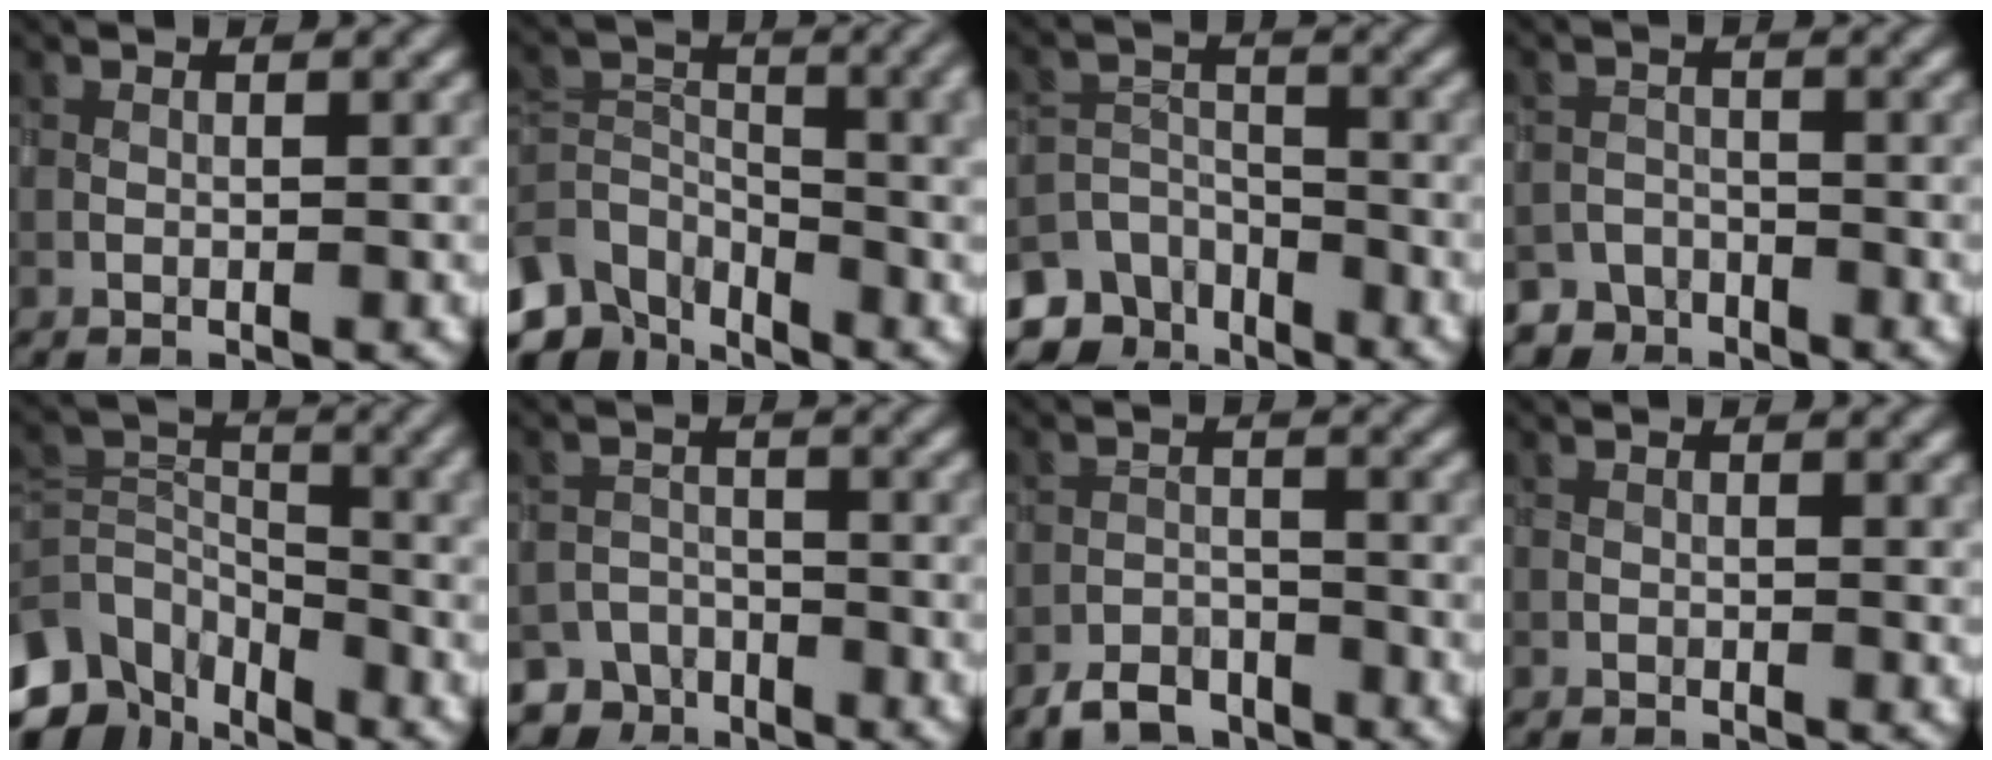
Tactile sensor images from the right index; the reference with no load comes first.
{"total": 7.5, "force": [-2.6, 4.7, 5.2], "torque": [-0.104, -0.012, -0.048]}
{"total": 5.7, "force": [-4.4, 3.4, 1.3], "torque": [-0.014, -0.007, -0.087]}
{"total": 2.7, "force": [-2.4, 0.9, -0.7], "torque": [0.023, -0.002, -0.046]}
{"total": 7.6, "force": [-4.3, 4.7, 4.2], "torque": [-0.083, -0.007, -0.084]}
{"total": 3.7, "force": [-3.2, 1.8, -0.1], "torque": [0.015, -0.009, -0.054]}
{"total": 2.8, "force": [-2.6, 1.1, 0.4], "torque": [-0.005, 0.001, -0.055]}
{"total": 0.5, "force": [0.0, 0.3, 0.4], "torque": [-0.009, -0.001, 0.000]}